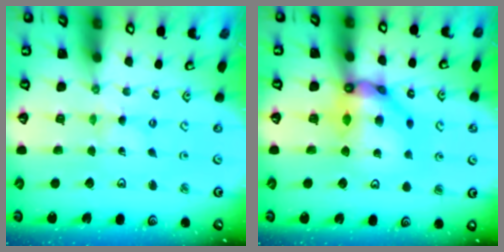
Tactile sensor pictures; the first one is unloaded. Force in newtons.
{"total": 12.9, "press": 12.8, "slide": 1.3}